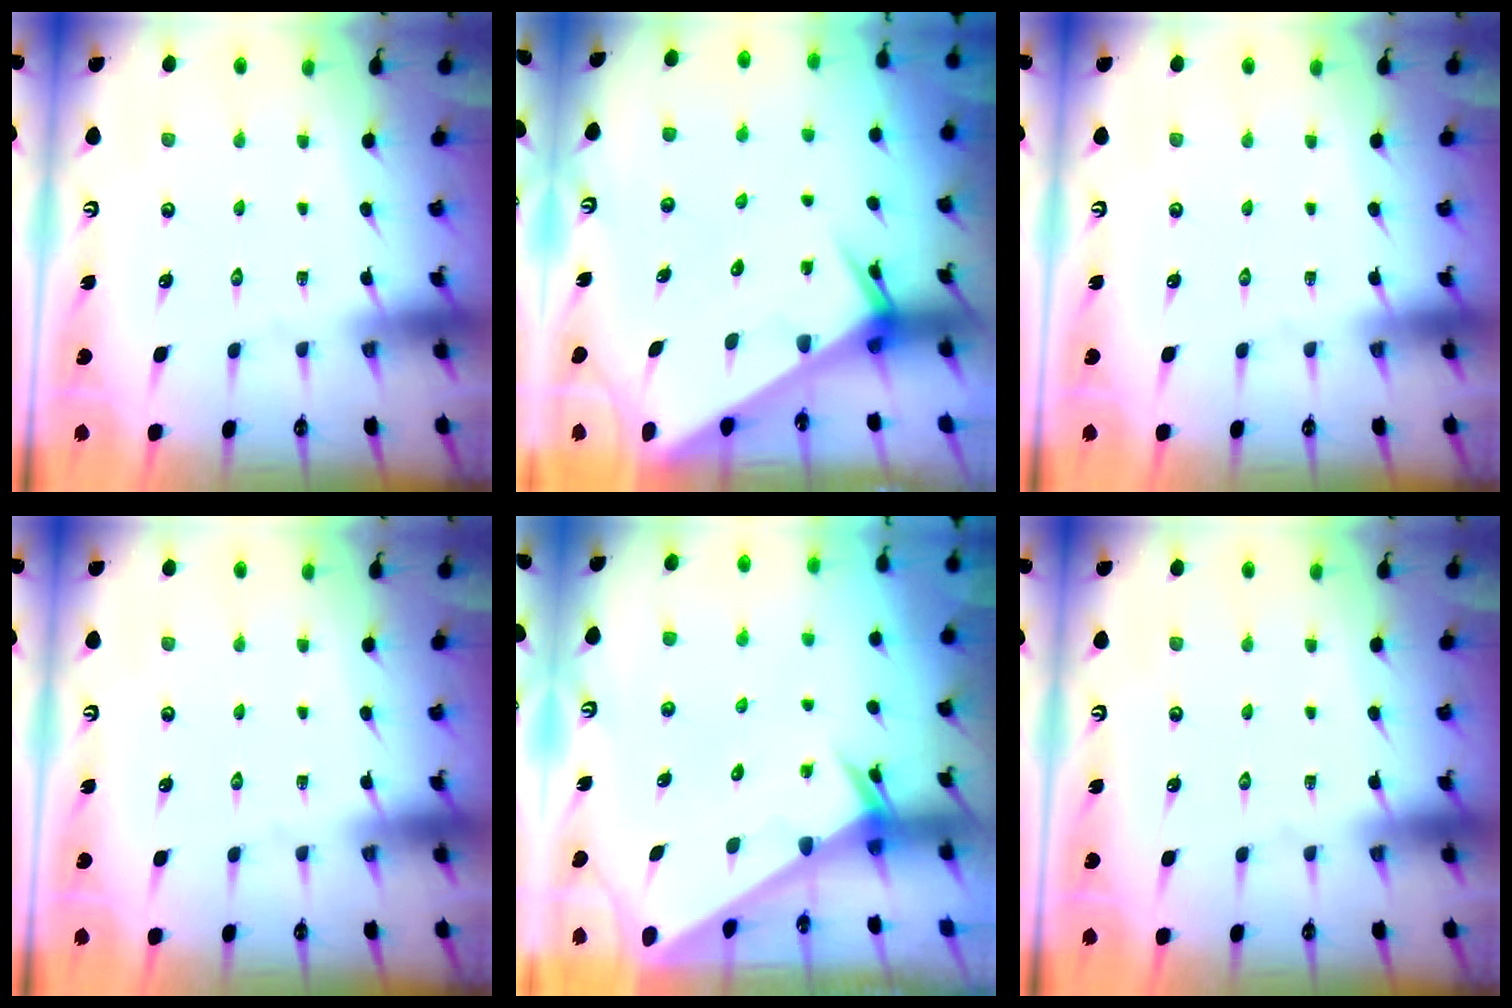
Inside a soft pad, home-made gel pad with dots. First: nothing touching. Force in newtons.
{"total": 4.4, "press": 4.4, "slide": 0.3}
{"total": 0.0}
{"total": 0.0}
{"total": 2.4, "press": 2.4, "slide": 0.0}
{"total": 0.0}